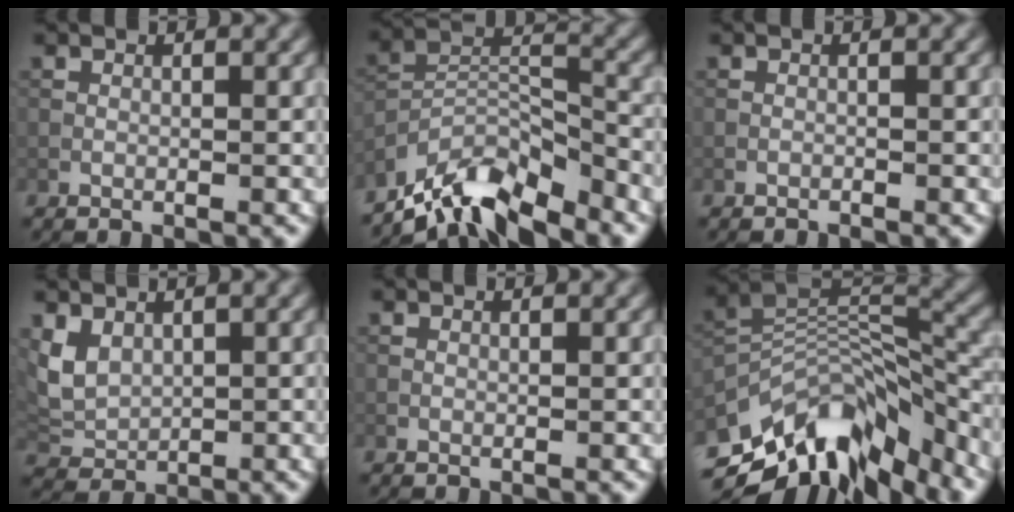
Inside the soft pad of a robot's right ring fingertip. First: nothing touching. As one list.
[{"total": 8.6, "force": [-7.0, 2.8, 4.2], "torque": [-0.071, -0.001, -0.141]}, {"total": 0.7, "force": [-0.6, 0.0, 0.2], "torque": [-0.001, 0.002, -0.013]}, {"total": 3.8, "force": [2.0, 2.4, 2.1], "torque": [-0.051, -0.002, 0.041]}, {"total": 0.0}, {"total": 11.4, "force": [-7.7, 4.7, 7.0], "torque": [-0.136, 0.032, -0.137]}]